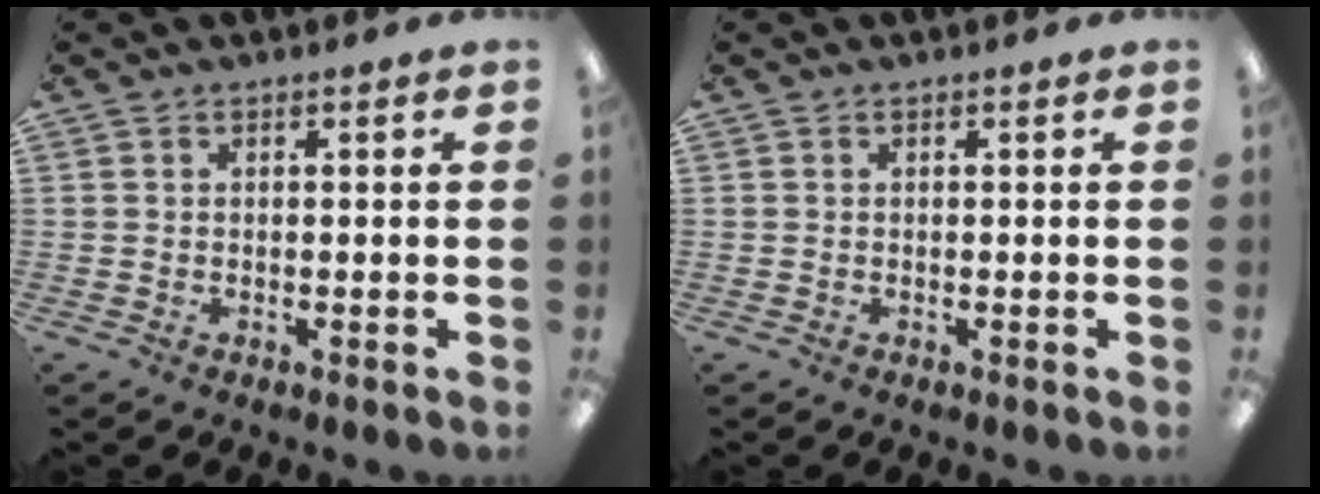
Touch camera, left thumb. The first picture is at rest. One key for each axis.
{"total": 0.0}